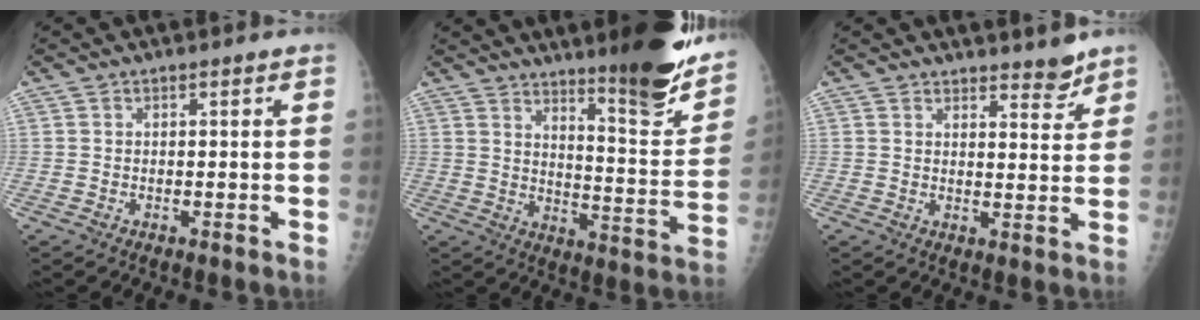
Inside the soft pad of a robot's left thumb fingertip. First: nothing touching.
{"total": 18.0, "force": [13.8, 2.8, 11.2], "torque": [-0.127, -0.101, 0.196]}
{"total": 4.0, "force": [3.6, 1.0, 1.4], "torque": [-0.003, -0.031, 0.053]}